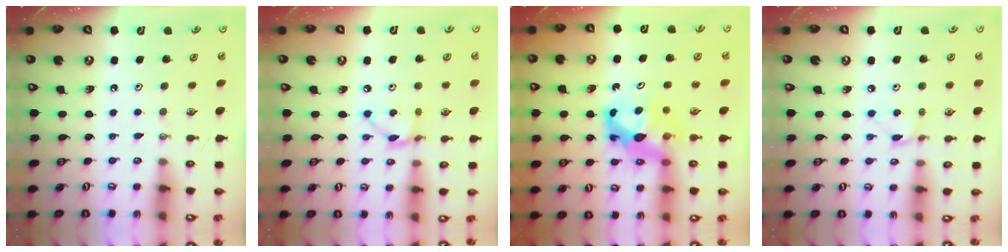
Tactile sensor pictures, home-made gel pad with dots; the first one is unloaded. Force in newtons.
{"total": 4.7, "press": 4.7, "slide": 0.3}
{"total": 8.1, "press": 8.1, "slide": 0.5}
{"total": 2.4, "press": 2.3, "slide": 0.3}